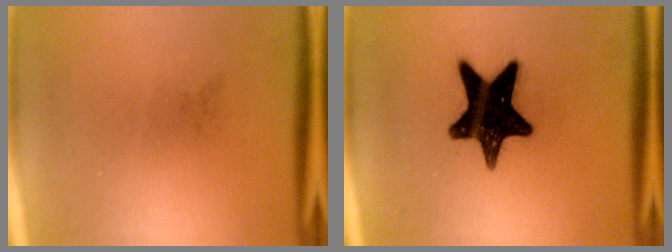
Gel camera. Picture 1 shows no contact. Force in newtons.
{"total": 15.7}